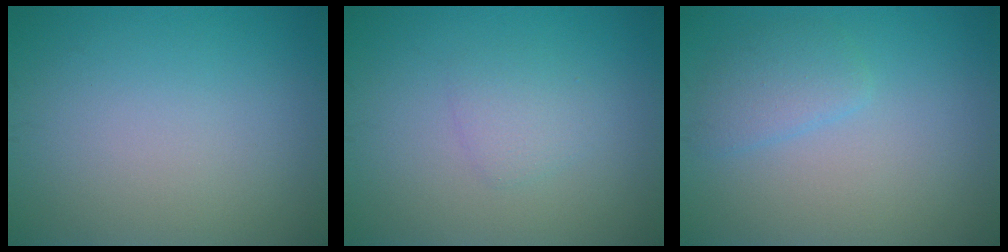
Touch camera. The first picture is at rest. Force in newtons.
{"total": 1.5, "press": 1.5, "slide": 0.0}
{"total": 2.2, "press": 2.1, "slide": 0.2}